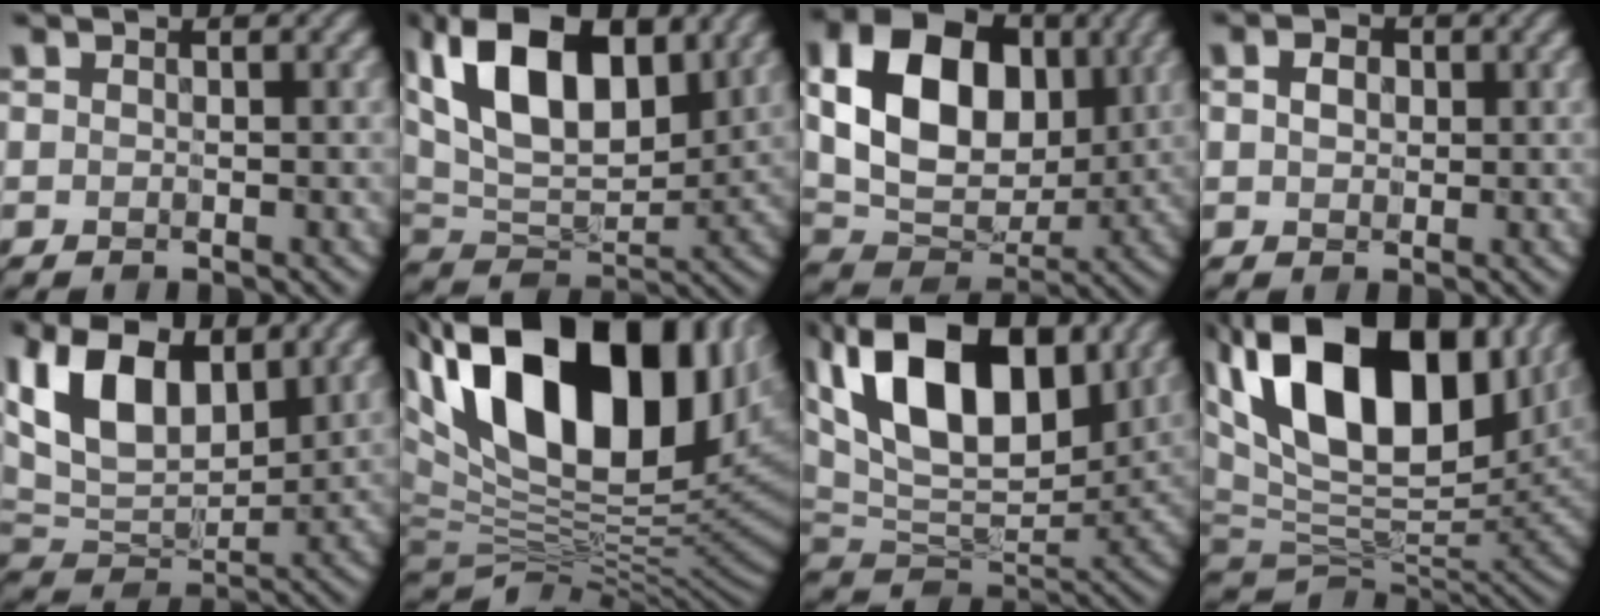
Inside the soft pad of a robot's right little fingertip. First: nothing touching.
{"total": 13.5, "force": [5.4, 7.5, 9.8], "torque": [-0.179, 0.016, 0.087]}
{"total": 12.3, "force": [2.3, 8.5, 8.6], "torque": [-0.150, 0.004, 0.034]}
{"total": 1.7, "force": [0.0, 1.3, 1.1], "torque": [-0.023, 0.001, 0.000]}
{"total": 10.9, "force": [4.2, 6.5, 7.7], "torque": [-0.175, 0.007, 0.073]}
{"total": 18.9, "force": [6.4, 11.1, 13.9], "torque": [-0.236, 0.017, 0.121]}
{"total": 14.9, "force": [6.2, 8.6, 10.5], "torque": [-0.198, 0.021, 0.109]}
{"total": 17.2, "force": [7.1, 10.1, 11.9], "torque": [-0.232, 0.026, 0.132]}